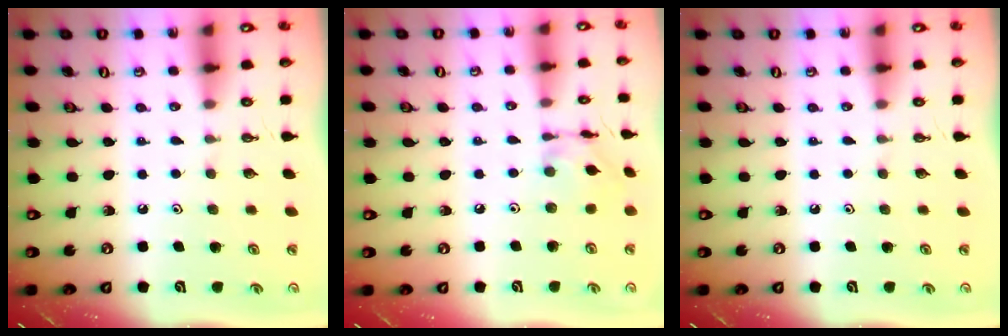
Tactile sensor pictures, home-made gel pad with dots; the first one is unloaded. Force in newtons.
{"total": 6.6, "press": 6.6, "slide": 0.3}
{"total": 0.0}